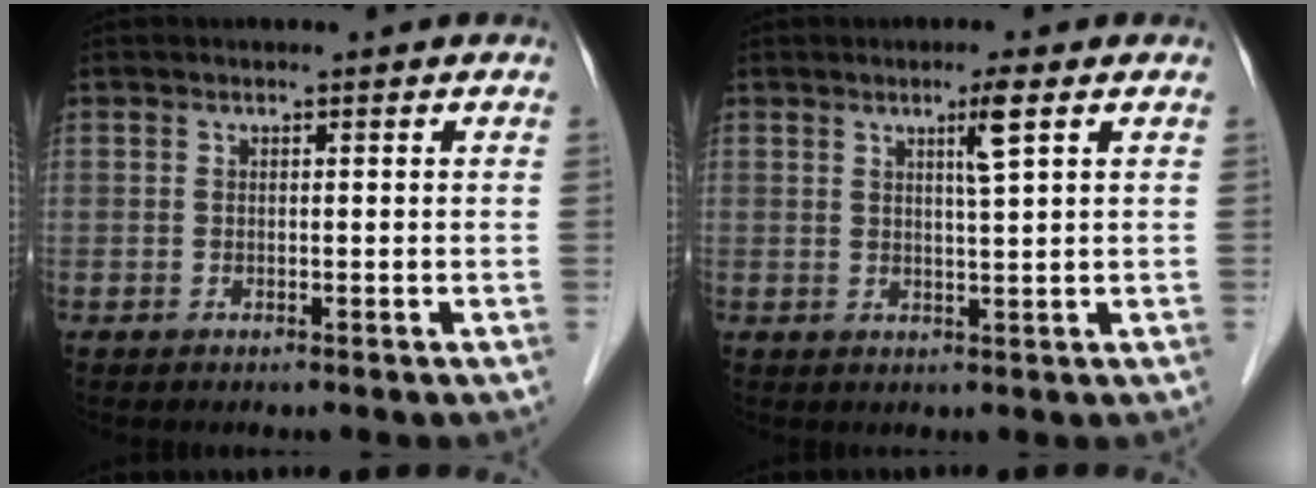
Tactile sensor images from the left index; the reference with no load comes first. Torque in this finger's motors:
{"motor_torque": [0.13, -0.09, 0.22, 0.05]}